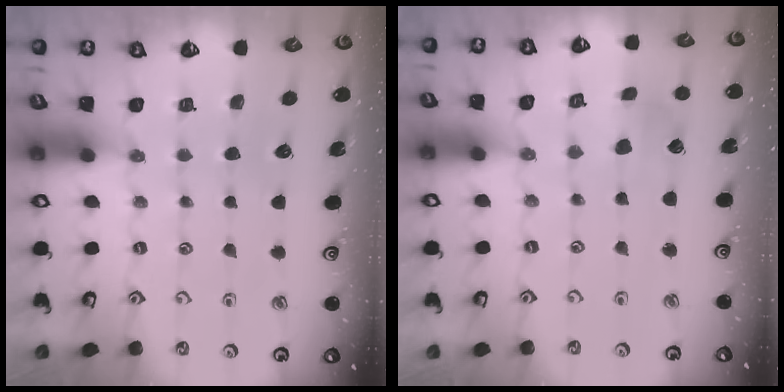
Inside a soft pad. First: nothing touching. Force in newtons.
{"total": 2.9, "press": 2.8, "slide": 0.7}